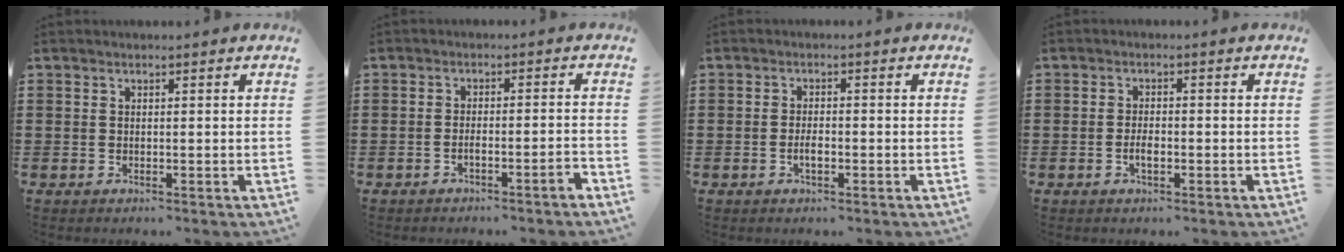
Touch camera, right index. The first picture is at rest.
{"total": 2.3, "force": [-1.7, -0.1, 1.5], "torque": [-0.027, 0.003, -0.032]}
{"total": 2.2, "force": [-0.8, 0.9, 1.9], "torque": [-0.037, 0.003, -0.013]}
{"total": 2.3, "force": [-0.8, 1.0, 1.9], "torque": [-0.037, 0.004, -0.014]}